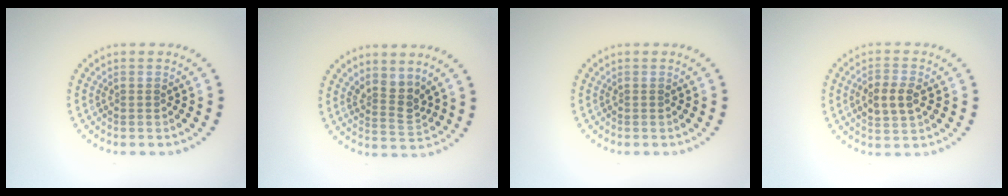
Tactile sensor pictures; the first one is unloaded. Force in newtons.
{"total": 2.5, "press": 1.9, "slide": 1.6}
{"total": 0.0}
{"total": 3.0, "press": 3.0, "slide": 0.4}